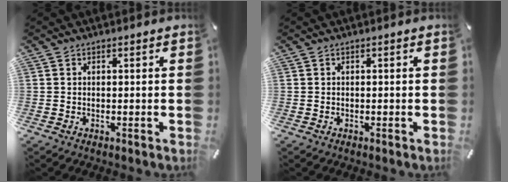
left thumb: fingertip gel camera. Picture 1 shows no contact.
{"total": 0.0}